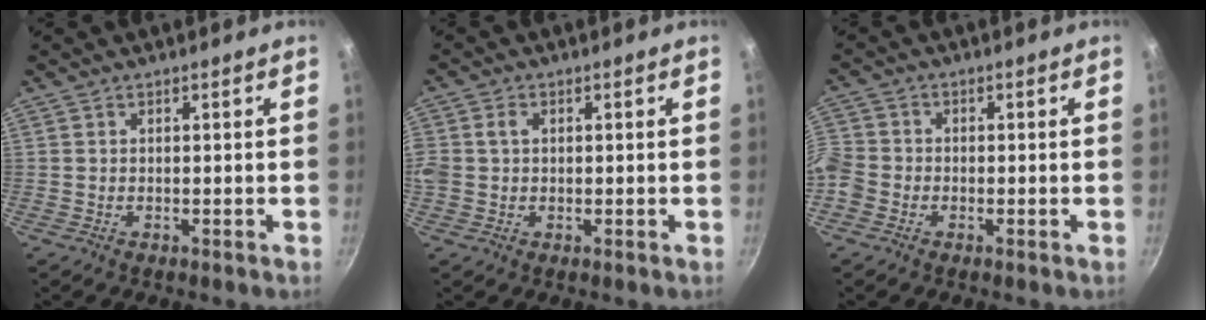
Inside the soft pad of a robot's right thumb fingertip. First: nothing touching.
{"total": 4.6, "force": [0.6, 3.6, 2.8], "torque": [-0.059, 0.011, 0.005]}
{"total": 6.8, "force": [-2.5, 5.7, 2.9], "torque": [-0.063, 0.019, -0.064]}